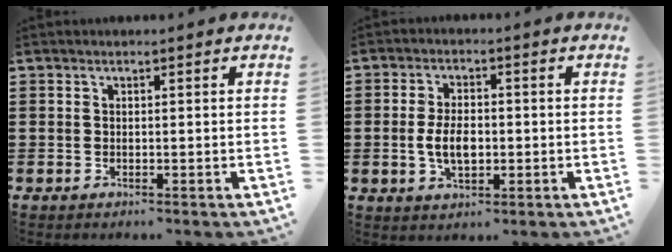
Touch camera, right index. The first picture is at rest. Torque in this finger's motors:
{"motor_torque": [1.45, -0.46, 0.77, 0.13]}